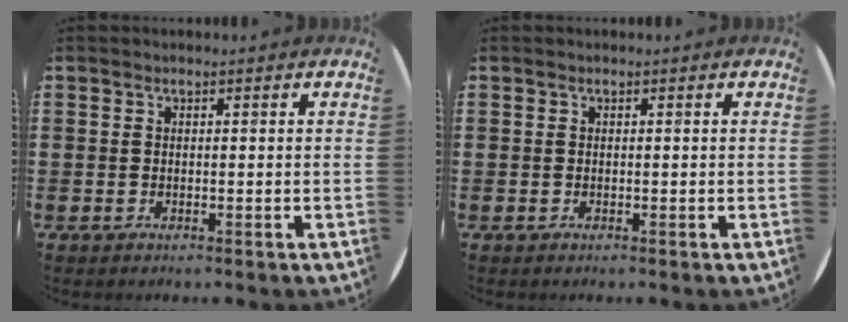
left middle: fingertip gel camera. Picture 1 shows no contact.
{"total": 0.0}